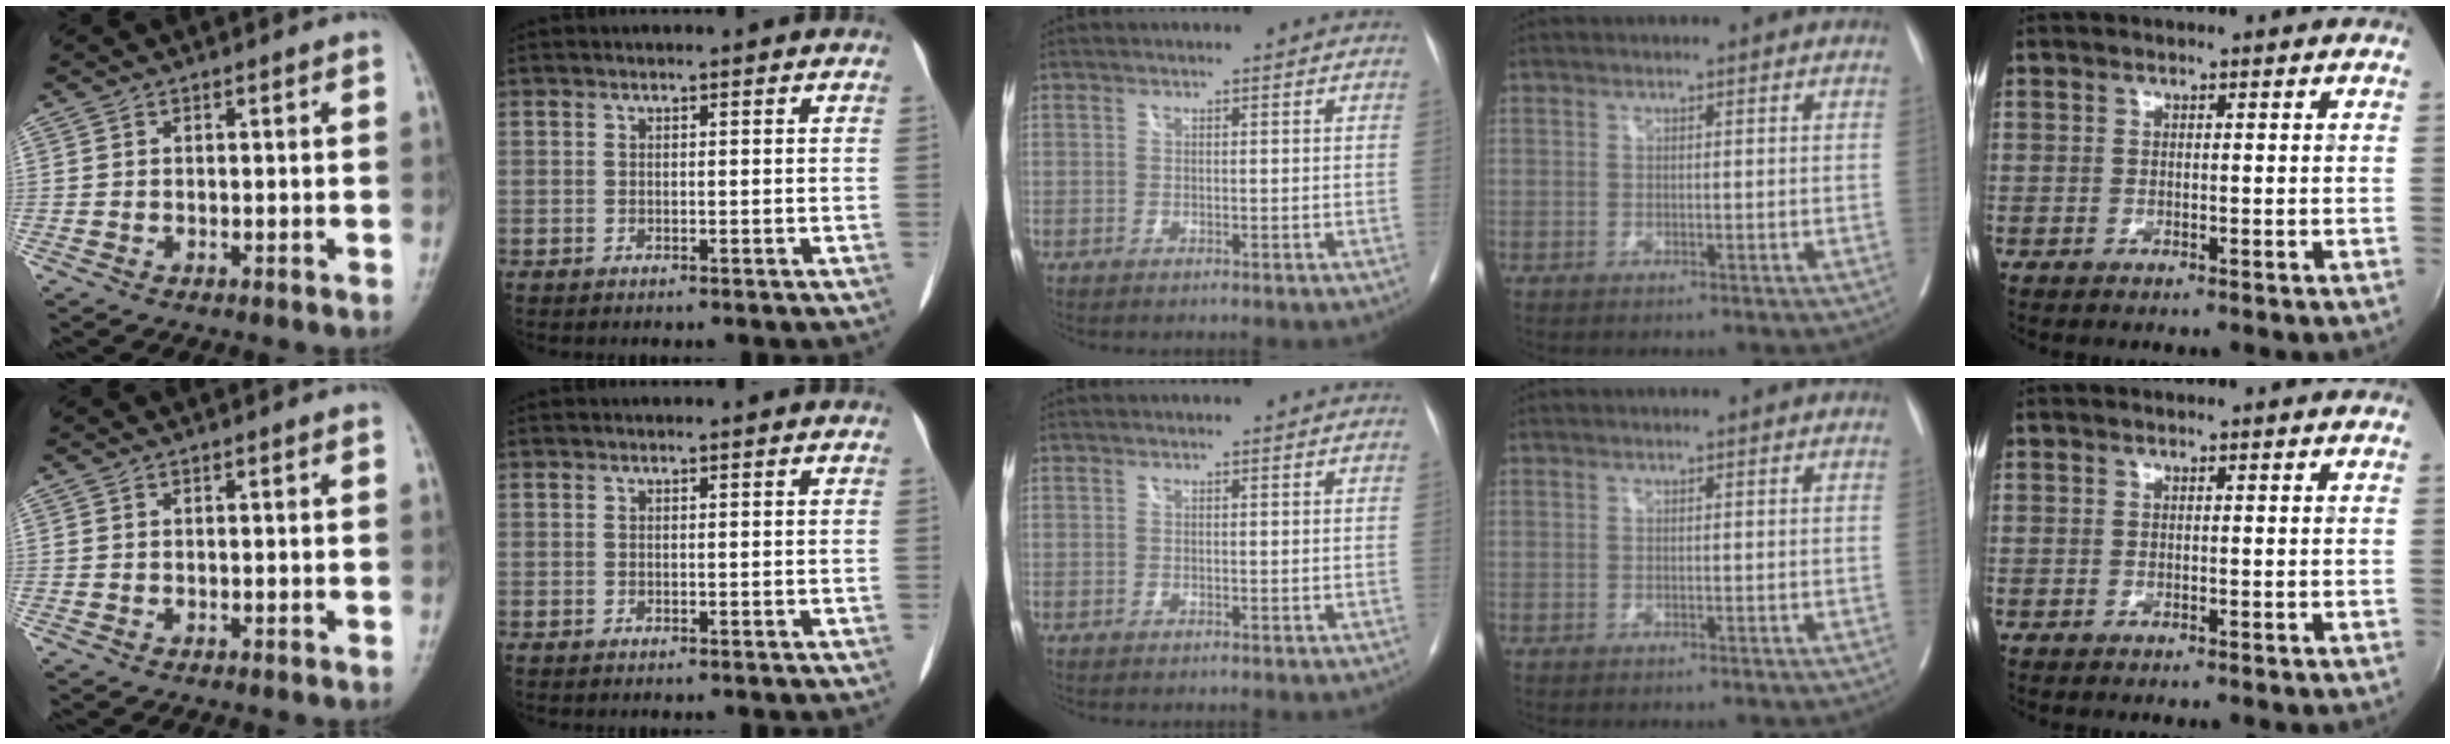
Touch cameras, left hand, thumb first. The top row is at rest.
{}